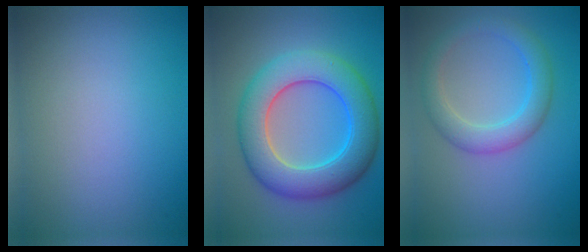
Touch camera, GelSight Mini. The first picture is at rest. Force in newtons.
{"total": 8.5, "press": 8.5, "slide": 0.4}
{"total": 3.6, "press": 3.6, "slide": 0.2}